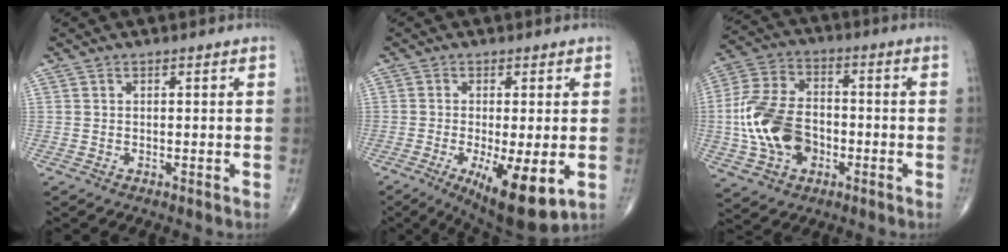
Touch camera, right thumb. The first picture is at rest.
{"total": 12.0, "force": [-3.6, 3.5, 11.0], "torque": [-0.177, -0.022, -0.047]}
{"total": 15.5, "force": [-3.0, 10.6, 10.9], "torque": [-0.204, 0.027, -0.057]}